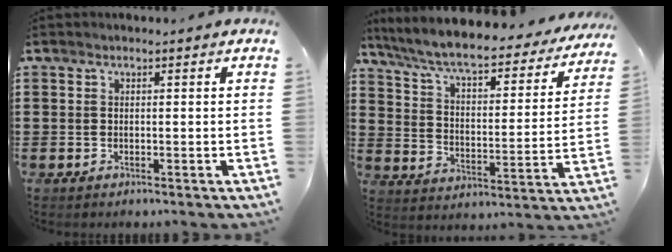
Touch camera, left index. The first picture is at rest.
{"total": 6.9, "force": [6.1, 0.6, 3.2], "torque": [-0.089, -0.044, 0.100]}